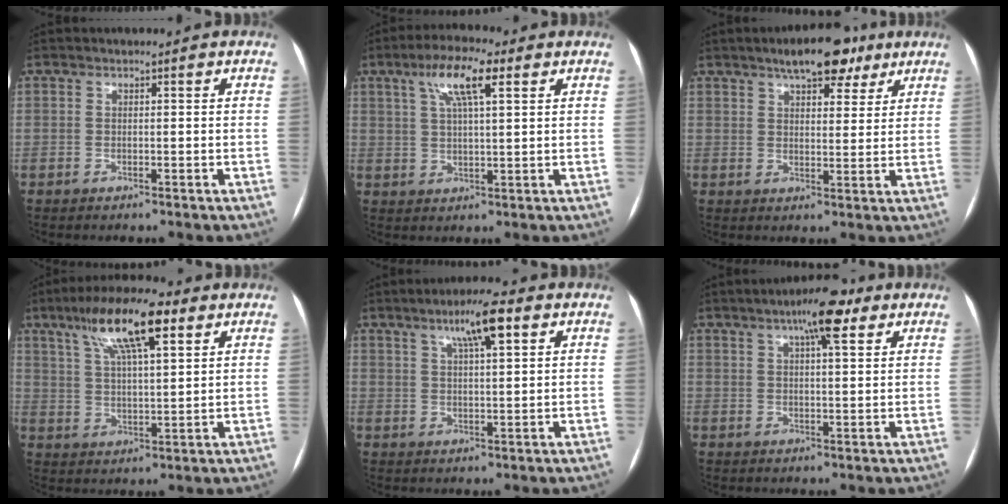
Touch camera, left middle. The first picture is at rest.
{"total": 8.1, "force": [3.8, 1.5, 7.0], "torque": [-0.134, 0.018, 0.067]}
{"total": 9.2, "force": [6.3, 3.6, 5.7], "torque": [-0.075, 0.013, 0.092]}
{"total": 12.9, "force": [7.0, 2.8, 10.4], "torque": [-0.190, 0.024, 0.120]}
{"total": 7.2, "force": [3.7, 0.9, 6.1], "torque": [-0.109, 0.014, 0.060]}
{"total": 7.6, "force": [4.3, 1.6, 6.0], "torque": [-0.097, 0.013, 0.061]}